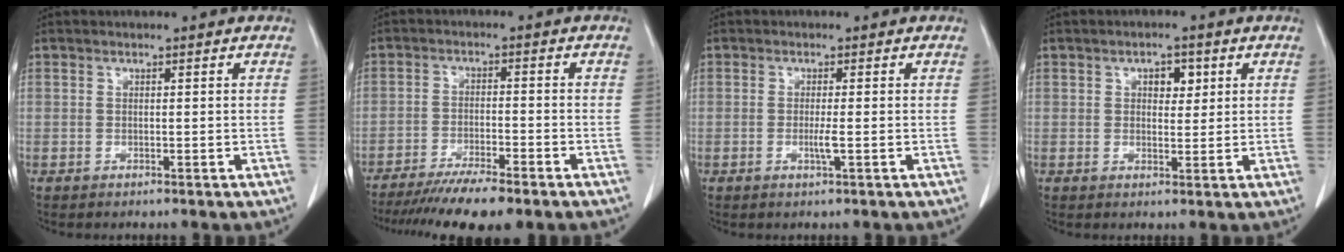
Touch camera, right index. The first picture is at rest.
{"total": 10.3, "force": [-8.2, 1.0, 6.1], "torque": [-0.093, -0.022, -0.132]}
{"total": 1.7, "force": [-0.5, -0.2, 1.6], "torque": [-0.034, -0.004, -0.009]}
{"total": 3.1, "force": [1.2, 1.8, 2.2], "torque": [-0.030, 0.004, 0.018]}